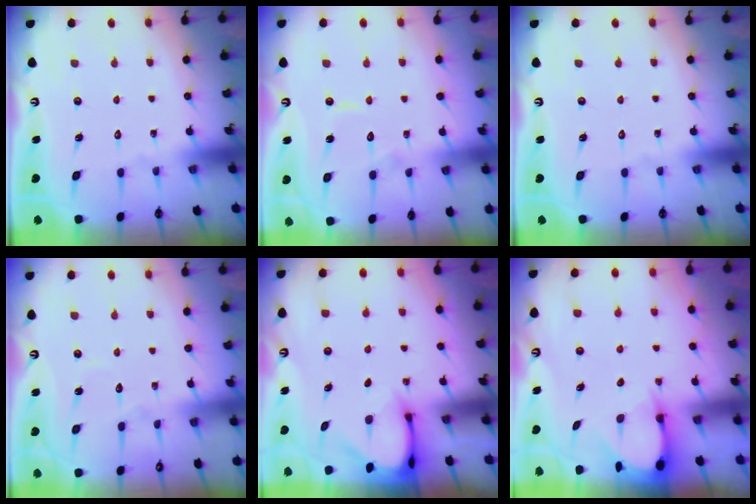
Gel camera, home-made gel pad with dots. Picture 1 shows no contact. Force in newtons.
{"total": 6.0, "press": 6.0, "slide": 0.5}
{"total": 0.0}
{"total": 3.6, "press": 3.6, "slide": 0.4}
{"total": 3.2, "press": 3.2, "slide": 0.3}
{"total": 3.6, "press": 3.6, "slide": 0.3}